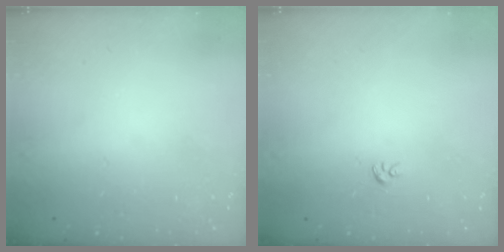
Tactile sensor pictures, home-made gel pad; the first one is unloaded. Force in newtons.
{"total": 2.4, "press": 2.4, "slide": 0.1}